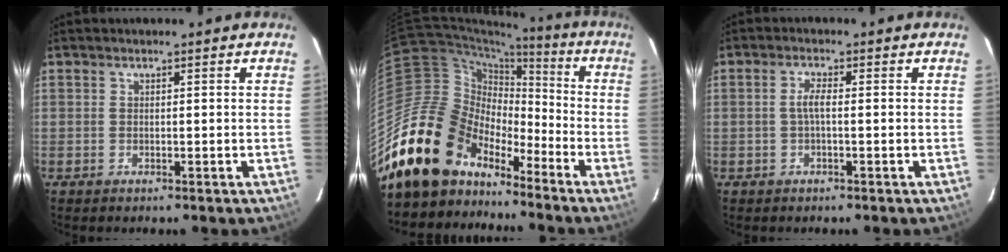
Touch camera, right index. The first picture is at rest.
{"total": 19.9, "force": [-14.7, 11.5, 6.9], "torque": [-0.146, 0.026, -0.259]}
{"total": 2.3, "force": [-0.3, 0.4, 2.2], "torque": [-0.046, 0.005, -0.006]}